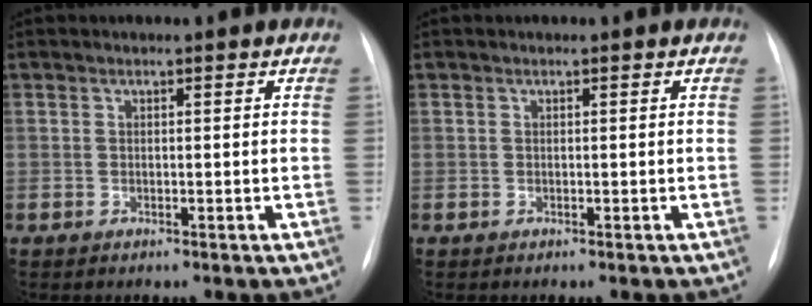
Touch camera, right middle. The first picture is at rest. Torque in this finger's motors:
{"motor_torque": [0.00, 0.00, 0.00, 0.00]}